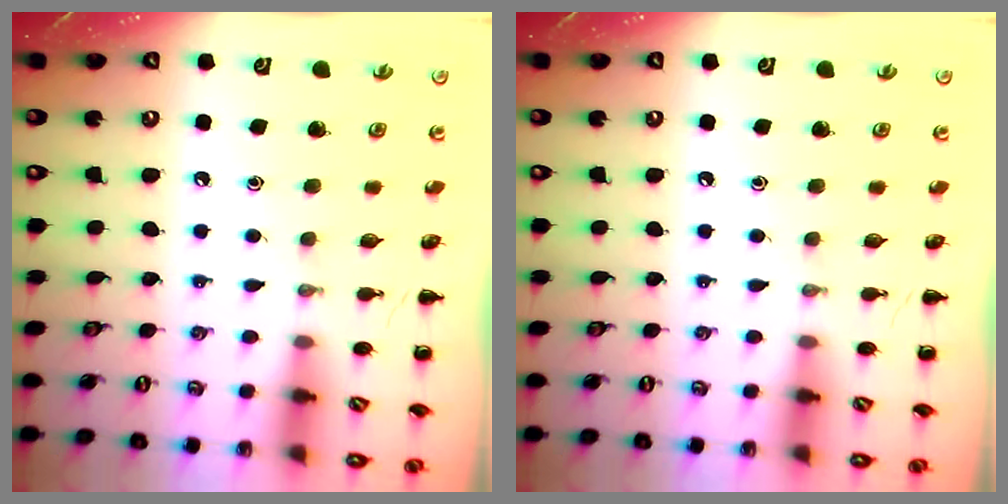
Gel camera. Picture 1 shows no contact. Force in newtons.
{"total": 0.0}